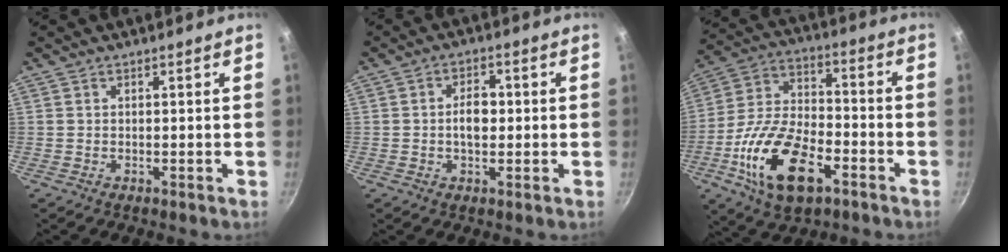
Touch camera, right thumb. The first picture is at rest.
{"total": 5.1, "force": [-0.1, 3.2, 4.0], "torque": [-0.046, 0.012, -0.006]}
{"total": 19.5, "force": [-8.0, 10.1, 14.7], "torque": [-0.268, 0.033, -0.151]}